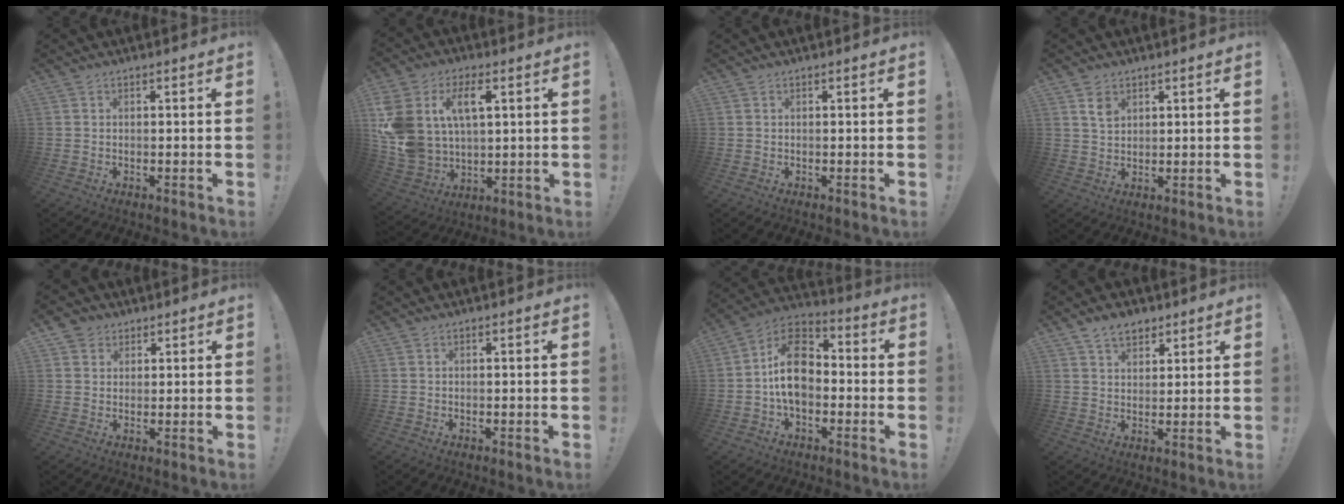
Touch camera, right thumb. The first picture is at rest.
{"total": 15.6, "force": [5.8, 10.7, 9.9], "torque": [-0.202, -0.026, 0.107]}
{"total": 0.0}
{"total": 4.2, "force": [2.5, 2.8, 1.9], "torque": [-0.013, -0.016, 0.042]}
{"total": 4.1, "force": [2.3, 3.4, 0.4], "torque": [-0.008, -0.007, 0.044]}
{"total": 0.0}
{"total": 14.8, "force": [-0.7, 10.2, 10.6], "torque": [-0.182, 0.024, -0.009]}
{"total": 6.8, "force": [4.6, 4.2, 2.7], "torque": [-0.041, -0.018, 0.086]}